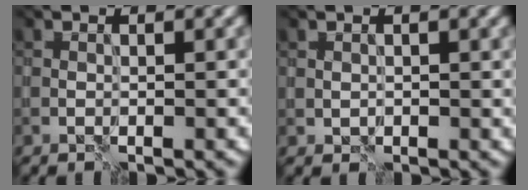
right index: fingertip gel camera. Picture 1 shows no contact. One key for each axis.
{"total": 0.6, "fx": 0.3, "fy": 0.3, "fz": -0.4, "tx": 0.006, "ty": 0.001, "tz": 0.007}